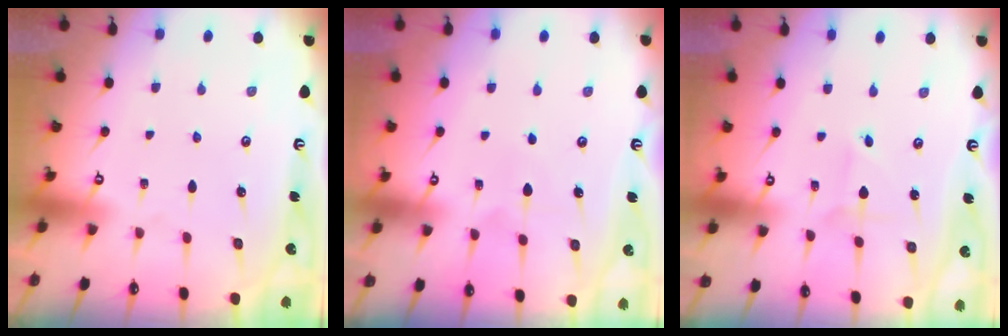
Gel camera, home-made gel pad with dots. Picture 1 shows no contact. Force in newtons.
{"total": 4.6, "press": 4.5, "slide": 0.5}
{"total": 2.0, "press": 2.0, "slide": 0.3}